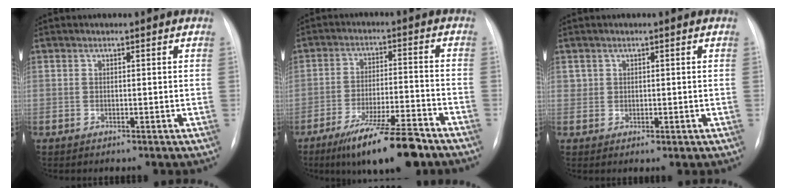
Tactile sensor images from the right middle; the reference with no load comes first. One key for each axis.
{"total": 12.6, "fx": -9.2, "fy": 1.7, "fz": 8.4, "tx": -0.143, "ty": -0.018, "tz": -0.151}
{"total": 1.2, "fx": 0.2, "fy": 1.1, "fz": 0.2, "tx": -0.006, "ty": -0.003, "tz": 0.006}